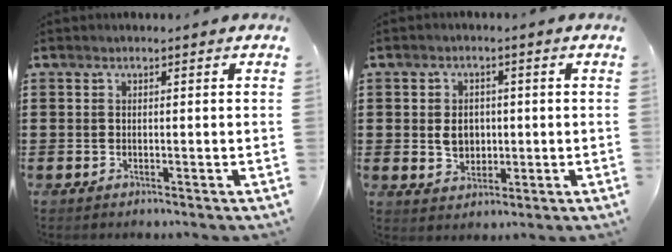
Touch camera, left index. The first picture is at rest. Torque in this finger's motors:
{"motor_torque": [1.07, 1.07, 0.11, 0.06]}